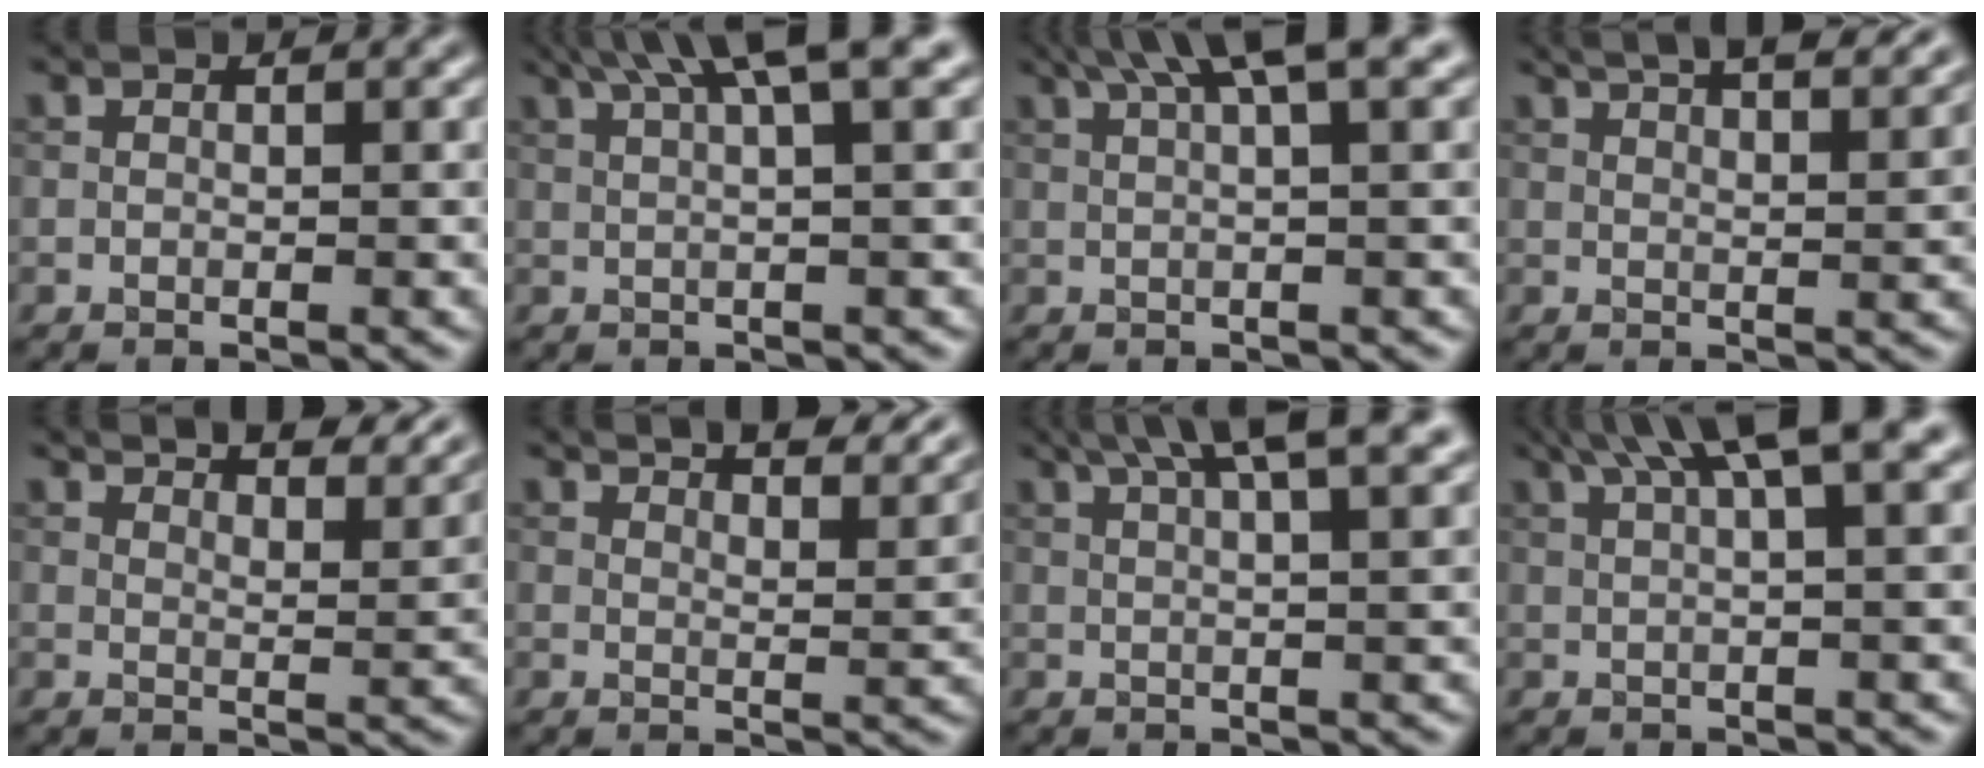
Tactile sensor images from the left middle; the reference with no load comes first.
{"total": 6.3, "force": [3.5, 1.1, 5.2], "torque": [-0.068, 0.022, 0.050]}
{"total": 5.7, "force": [3.2, 0.9, 4.7], "torque": [-0.067, 0.018, 0.050]}
{"total": 9.2, "force": [6.4, 3.3, 5.7], "torque": [-0.044, 0.043, 0.054]}
{"total": 8.0, "force": [7.0, 1.8, 3.5], "torque": [-0.032, 0.014, 0.067]}
{"total": 7.2, "force": [6.0, 1.8, 3.5], "torque": [-0.026, 0.016, 0.054]}
{"total": 7.0, "force": [4.1, 1.5, 5.5], "torque": [-0.066, 0.026, 0.041]}
{"total": 6.3, "force": [3.3, 1.1, 5.3], "torque": [-0.070, 0.022, 0.051]}